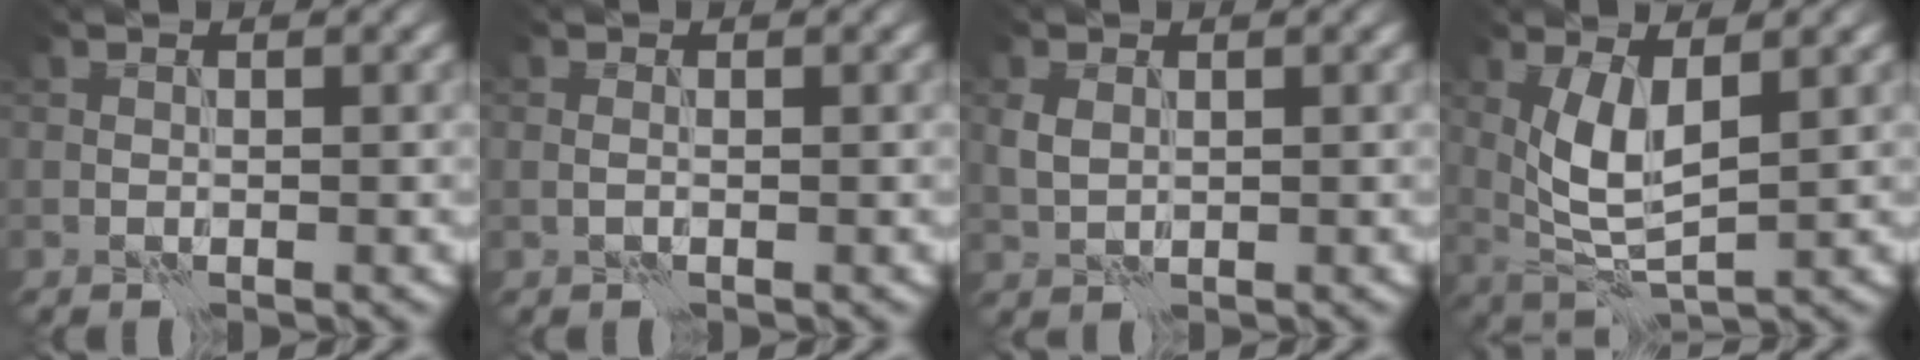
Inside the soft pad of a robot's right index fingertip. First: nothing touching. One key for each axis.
{"total": 0.5, "fx": -0.1, "fy": 0.3, "fz": 0.4, "tx": -0.010, "ty": -0.001, "tz": 0.001}
{"total": 1.6, "fx": 0.4, "fy": 1.1, "fz": 1.0, "tx": -0.028, "ty": 0.001, "tz": 0.012}
{"total": 5.1, "fx": 1.1, "fy": 2.0, "fz": 4.6, "tx": -0.101, "ty": -0.009, "tz": 0.027}